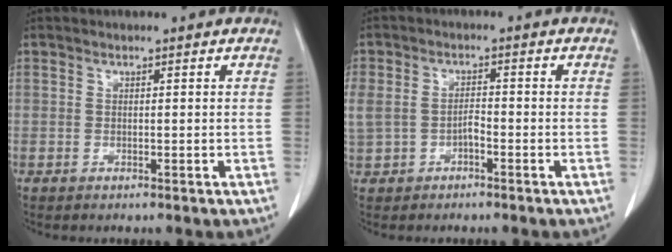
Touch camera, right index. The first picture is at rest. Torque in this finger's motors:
{"motor_torque": [1.37, 0.11, 0.70, 0.15]}